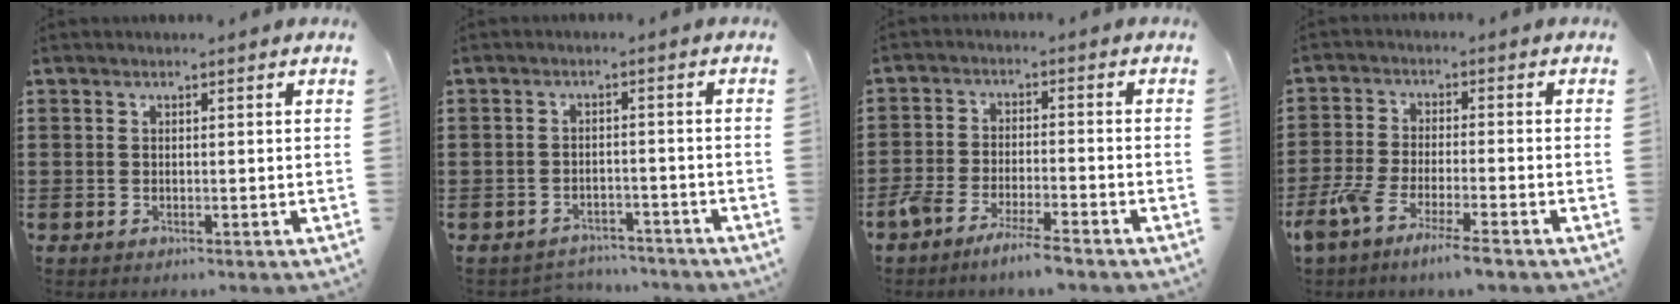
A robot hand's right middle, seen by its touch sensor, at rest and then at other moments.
{"total": 2.7, "force": [-2.6, 0.6, -0.2], "torque": [-0.005, 0.001, -0.058]}
{"total": 4.8, "force": [-4.1, 0.4, 2.4], "torque": [-0.061, -0.008, -0.082]}
{"total": 5.8, "force": [-4.5, 0.3, 3.5], "torque": [-0.079, -0.014, -0.085]}